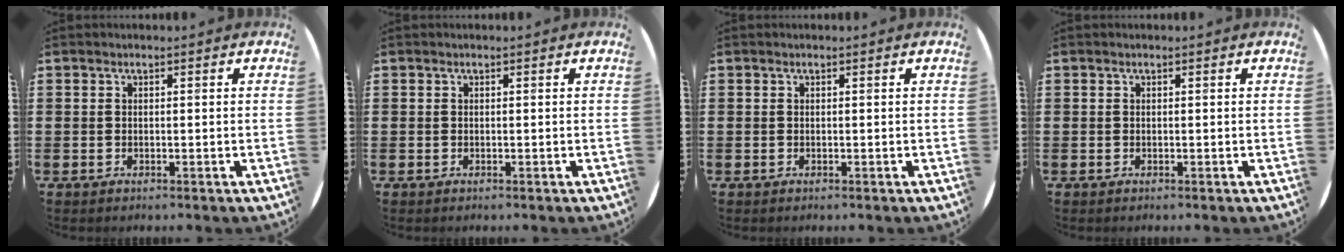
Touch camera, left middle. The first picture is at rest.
{"total": 0.0}
{"total": 0.0}
{"total": 0.0}